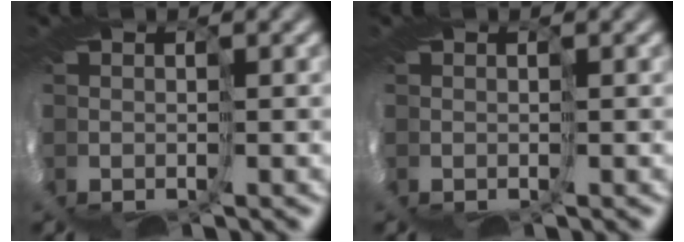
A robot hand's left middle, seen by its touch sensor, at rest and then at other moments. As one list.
[{"total": 0.0}]